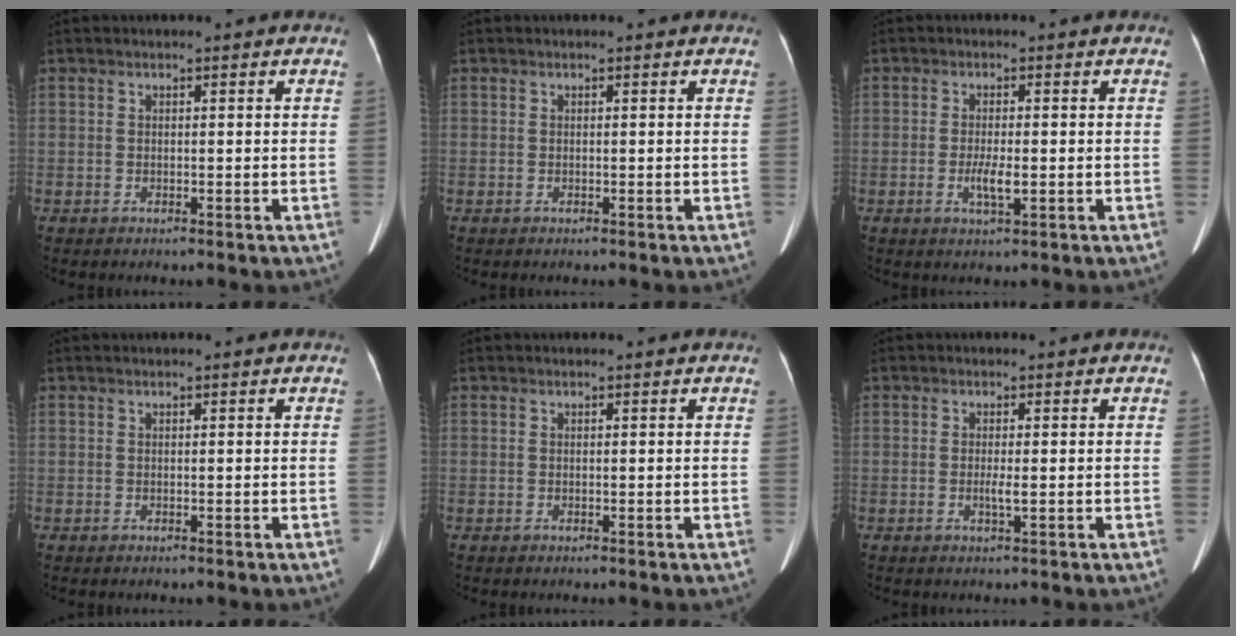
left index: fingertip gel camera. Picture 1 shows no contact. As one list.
[{"total": 0.0}, {"total": 3.0, "force": [-0.8, 0.6, 2.8], "torque": [-0.058, -0.003, -0.013]}, {"total": 0.0}, {"total": 0.0}, {"total": 1.3, "force": [-0.3, 0.0, 1.2], "torque": [-0.027, -0.003, -0.006]}]